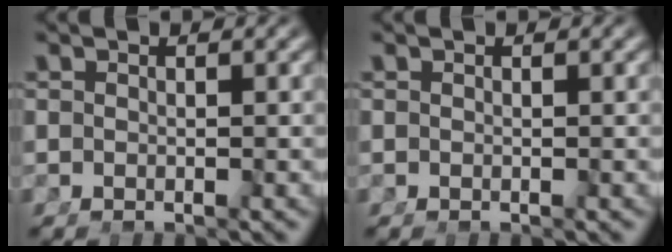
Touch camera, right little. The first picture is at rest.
{"total": 0.0}